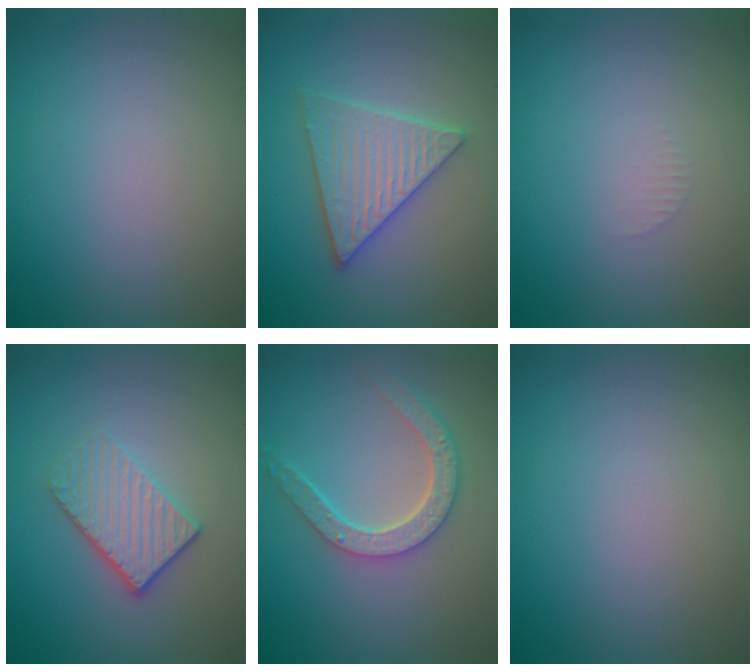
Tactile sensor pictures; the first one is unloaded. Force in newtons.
{"total": 5.3, "press": 5.3, "slide": 0.5}
{"total": 0.7, "press": 0.6, "slide": 0.1}
{"total": 3.8, "press": 3.1, "slide": 2.1}
{"total": 4.6, "press": 3.6, "slide": 2.8}
{"total": 0.0}